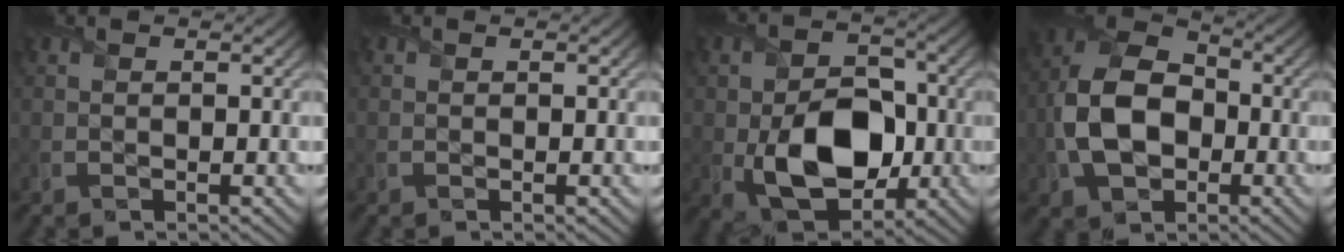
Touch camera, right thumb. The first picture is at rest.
{"total": 0.0}
{"total": 11.1, "force": [-2.2, 7.3, 8.0], "torque": [-0.154, -0.018, -0.028]}
{"total": 11.5, "force": [-2.1, 7.9, 8.1], "torque": [-0.186, -0.006, -0.049]}